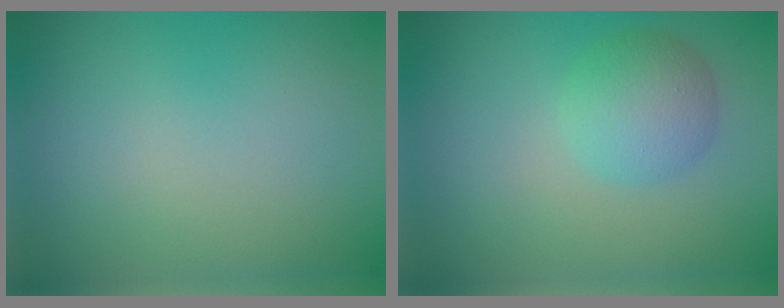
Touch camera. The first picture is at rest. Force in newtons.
{"total": 3.5, "press": 3.5, "slide": 0.1}